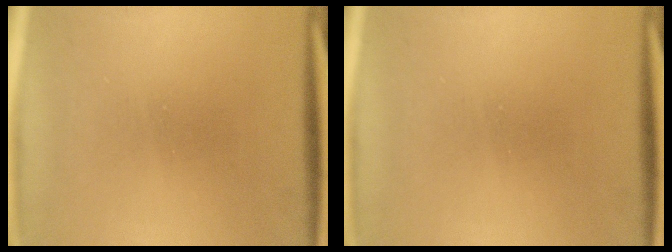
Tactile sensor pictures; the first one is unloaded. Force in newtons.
{"total": 0.0}